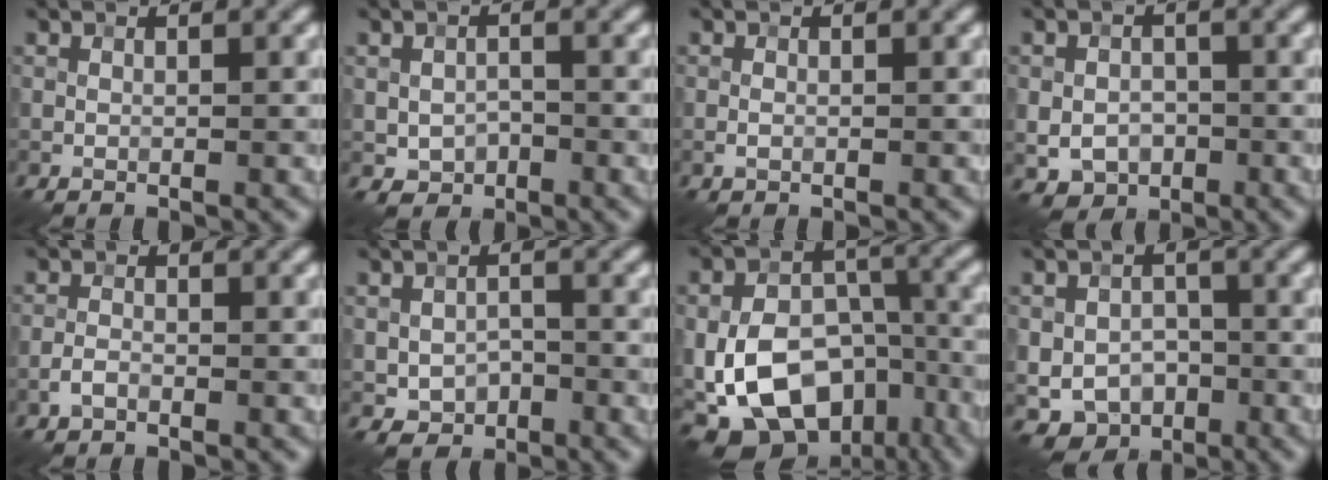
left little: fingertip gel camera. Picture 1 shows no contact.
{"total": 2.1, "force": [-0.8, 1.5, 1.2], "torque": [-0.023, -0.001, -0.013]}
{"total": 0.6, "force": [-0.2, 0.4, 0.5], "torque": [-0.011, 0.000, -0.004]}
{"total": 3.8, "force": [-1.0, 3.0, 2.1], "torque": [-0.040, -0.005, -0.018]}
{"total": 1.4, "force": [-0.9, 0.7, 0.8], "torque": [-0.017, 0.004, -0.021]}
{"total": 2.7, "force": [-1.0, 1.9, 1.6], "torque": [-0.029, -0.002, -0.016]}
{"total": 15.2, "force": [-5.8, 10.4, 9.6], "torque": [-0.180, -0.019, -0.086]}
{"total": 5.9, "force": [-2.0, 4.6, 3.1], "torque": [-0.049, -0.009, -0.031]}